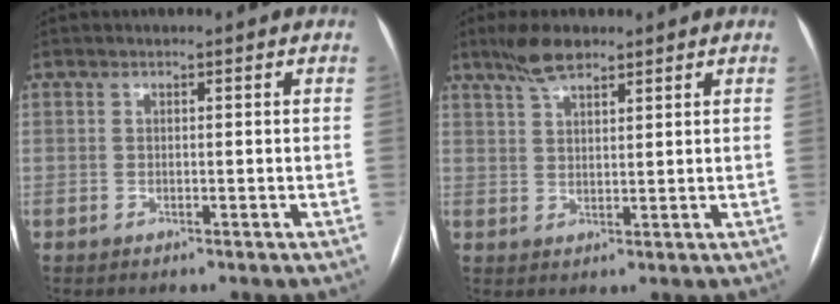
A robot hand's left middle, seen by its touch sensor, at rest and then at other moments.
{"total": 5.0, "force": [3.9, 1.1, 2.8], "torque": [-0.064, 0.008, 0.075]}